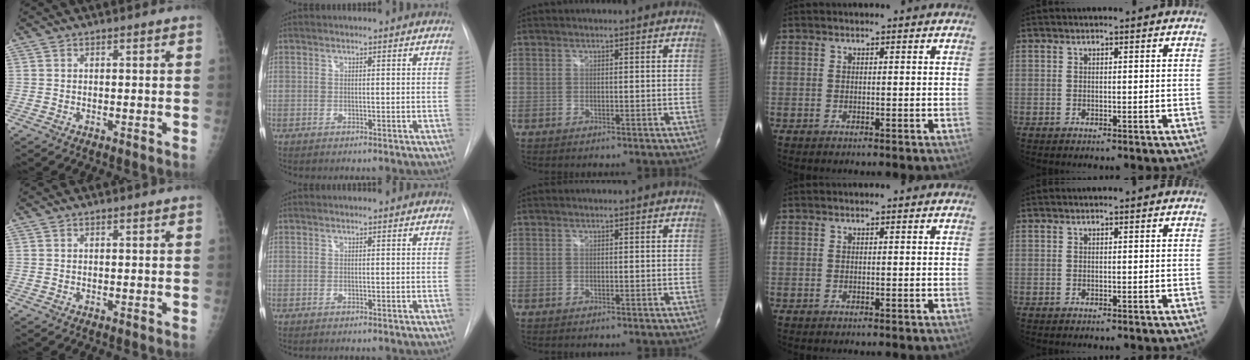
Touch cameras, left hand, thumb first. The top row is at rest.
{}